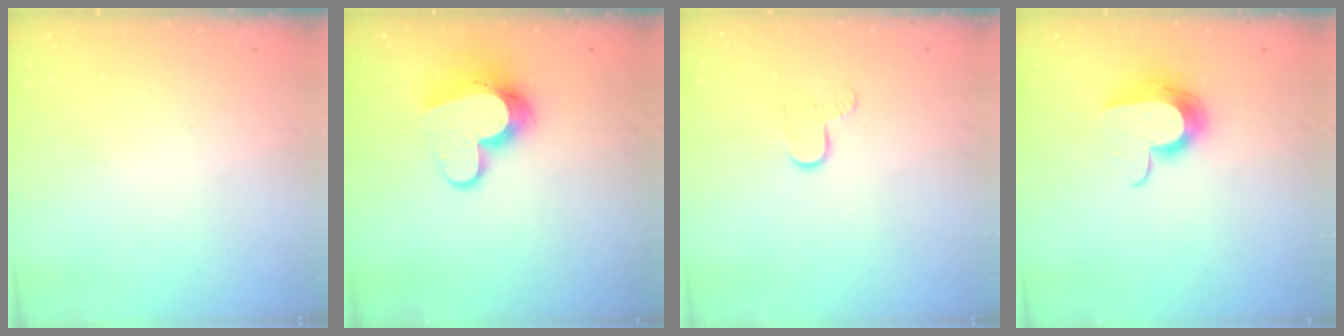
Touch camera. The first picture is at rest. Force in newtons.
{"total": 12.7, "press": 12.7, "slide": 1.4}
{"total": 5.9, "press": 5.9, "slide": 0.6}
{"total": 11.3, "press": 11.2, "slide": 0.7}